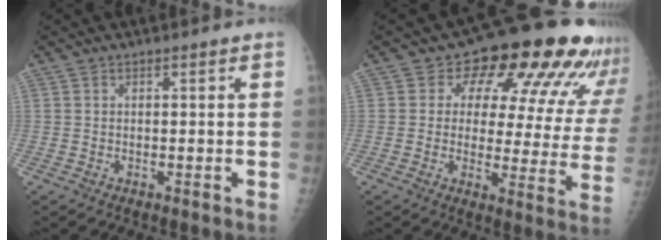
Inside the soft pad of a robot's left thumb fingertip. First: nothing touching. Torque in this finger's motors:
{"motor_torque": [0.17, 0.78, -0.03, -0.25, 0.06]}